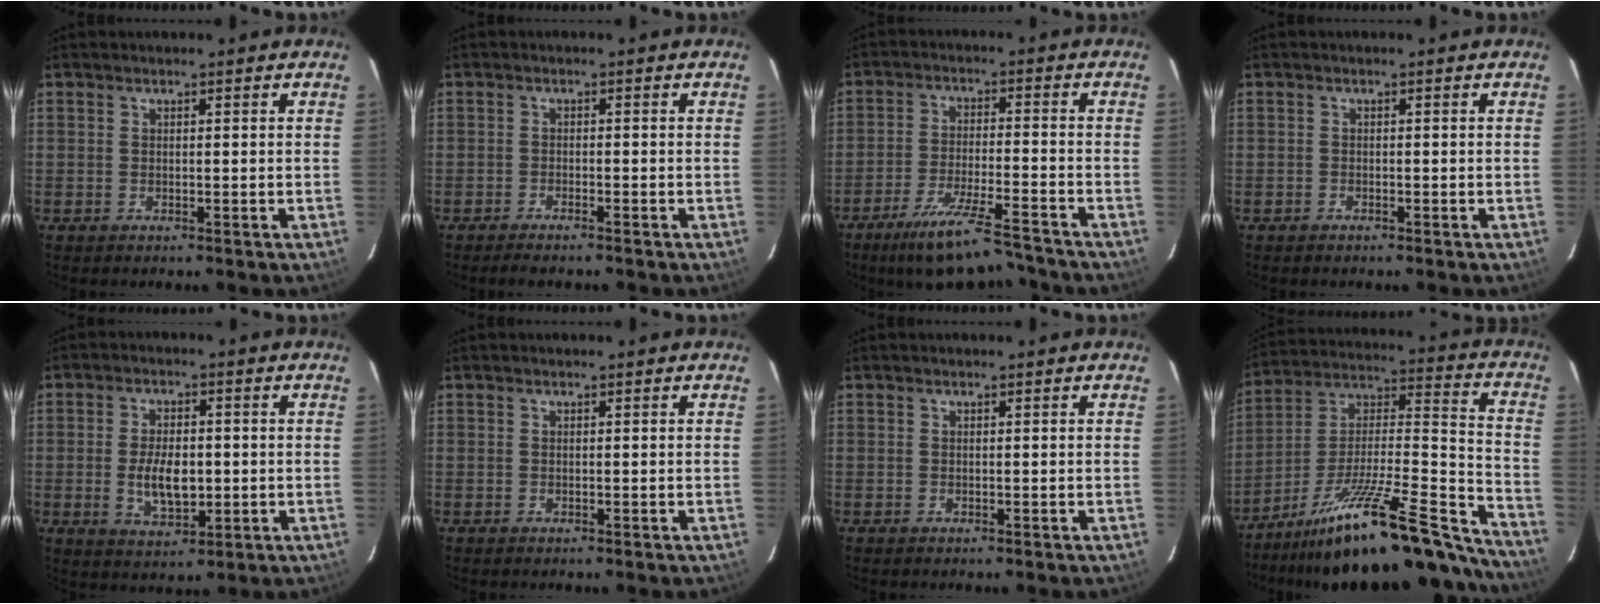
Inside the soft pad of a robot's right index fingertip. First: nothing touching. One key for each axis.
{"total": 3.0, "fx": -2.7, "fy": 0.3, "fz": 1.2, "tx": -0.033, "ty": -0.007, "tz": -0.049}
{"total": 13.5, "fx": -11.6, "fy": 1.8, "fz": 6.7, "tx": -0.138, "ty": -0.017, "tz": -0.190}
{"total": 0.8, "fx": -0.7, "fy": 0.3, "fz": -0.1, "tx": -0.001, "ty": 0.002, "tz": -0.014}
{"total": 7.9, "fx": -0.8, "fy": 4.1, "fz": 6.7, "tx": -0.128, "ty": -0.003, "tz": -0.009}
{"total": 0.0}
{"total": 0.0}
{"total": 29.1, "fx": -23.4, "fy": 4.6, "fz": 16.7, "tx": -0.221, "ty": -0.003, "tz": -0.359}